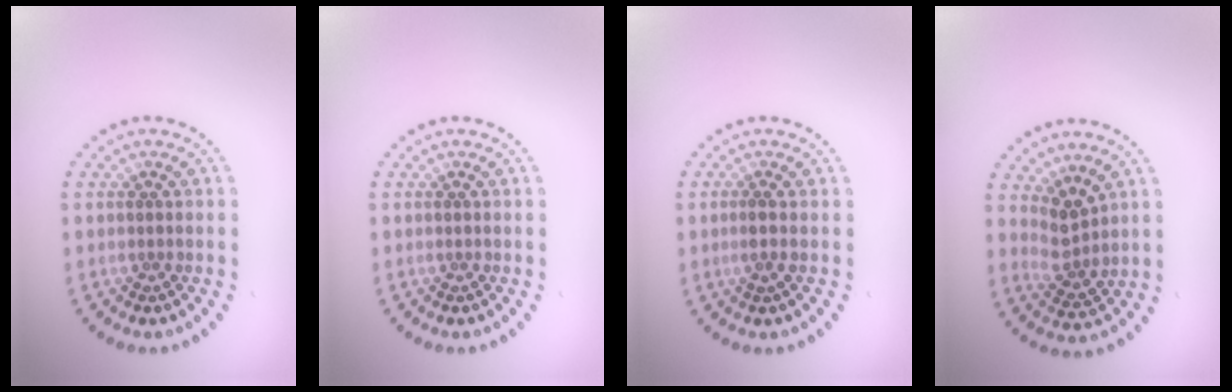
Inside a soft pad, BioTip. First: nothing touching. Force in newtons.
{"total": 0.0}
{"total": 0.8, "press": 0.5, "slide": 0.6}
{"total": 2.6, "press": 2.0, "slide": 1.7}